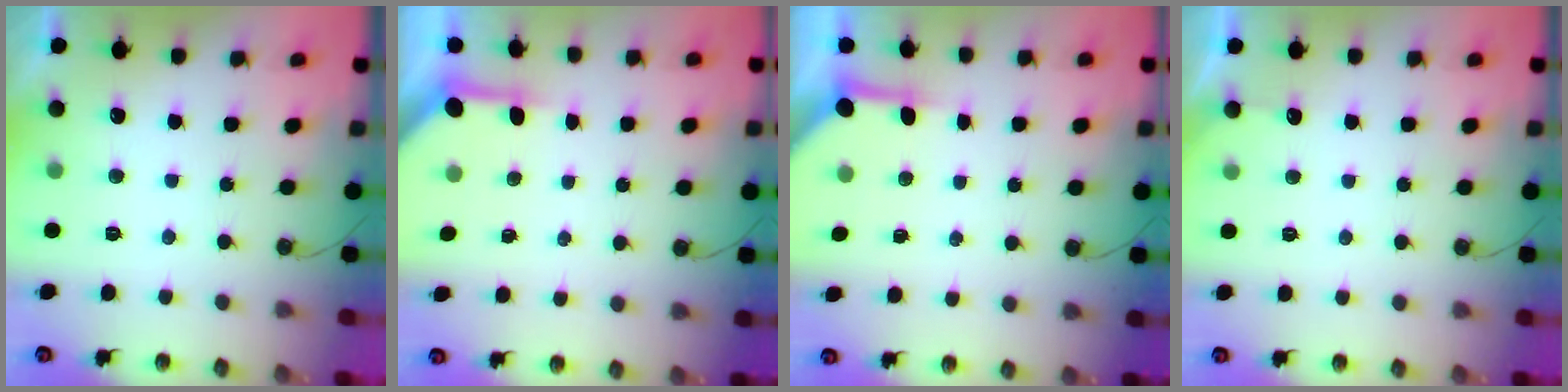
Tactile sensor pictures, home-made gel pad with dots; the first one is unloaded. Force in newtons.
{"total": 3.7, "press": 3.7, "slide": 0.3}
{"total": 3.8, "press": 3.8, "slide": 0.4}
{"total": 2.3, "press": 2.3, "slide": 0.3}